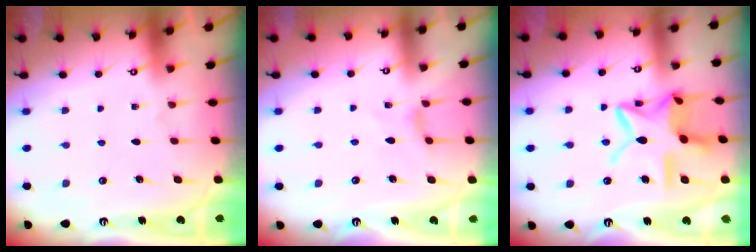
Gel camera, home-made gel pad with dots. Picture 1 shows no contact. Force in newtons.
{"total": 1.6, "press": 1.5, "slide": 0.4}
{"total": 15.6, "press": 15.5, "slide": 1.1}